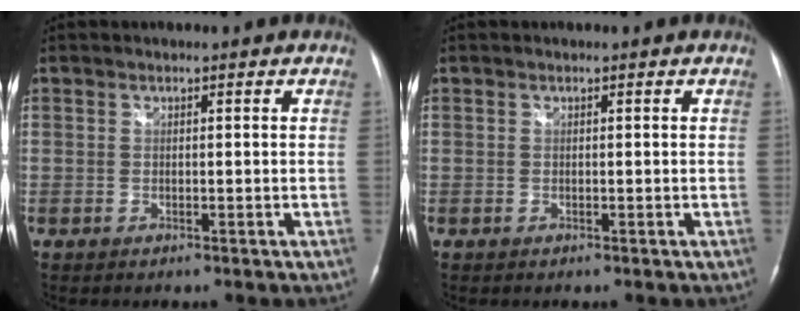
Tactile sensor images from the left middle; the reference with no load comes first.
{"total": 0.0}